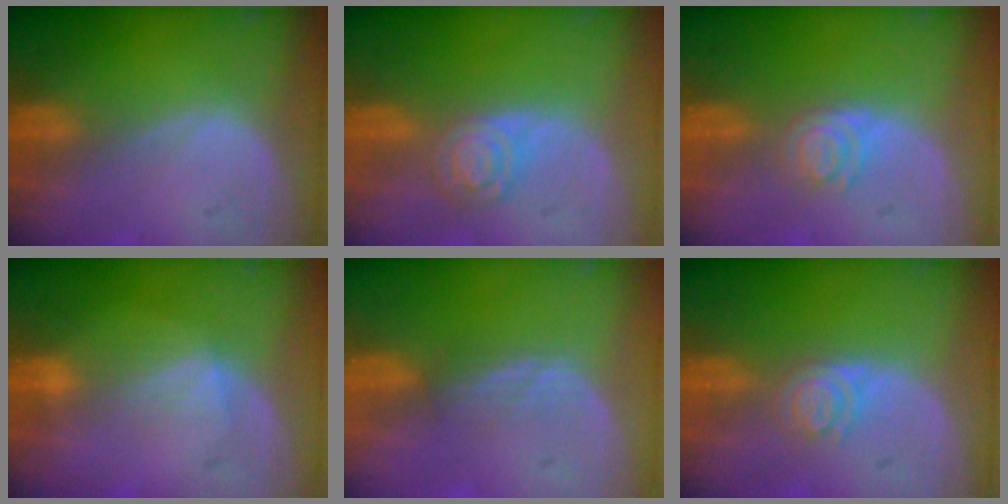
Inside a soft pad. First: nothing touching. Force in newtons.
{"total": 5.2, "press": 4.6, "slide": 2.5}
{"total": 4.1, "press": 3.6, "slide": 1.9}
{"total": 2.7, "press": 2.7, "slide": 0.4}
{"total": 2.2, "press": 2.1, "slide": 0.2}
{"total": 4.0, "press": 3.6, "slide": 1.6}